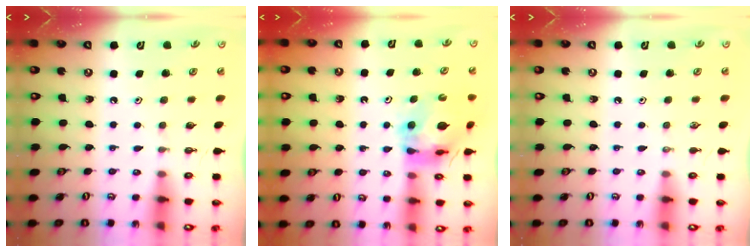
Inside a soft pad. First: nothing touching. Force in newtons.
{"total": 11.7, "press": 11.7, "slide": 1.2}
{"total": 0.0}